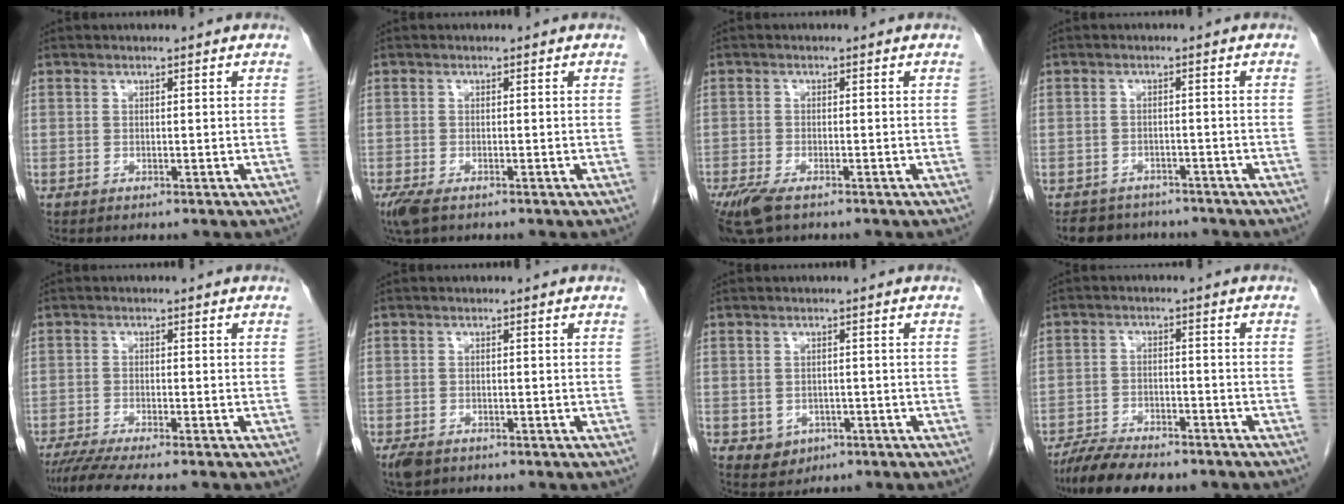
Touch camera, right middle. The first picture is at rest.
{"total": 3.7, "force": [-2.4, 1.4, 2.4], "torque": [-0.057, -0.012, -0.041]}
{"total": 6.6, "force": [-4.6, 2.2, 4.2], "torque": [-0.085, -0.018, -0.081]}
{"total": 5.9, "force": [-5.3, 2.7, 0.4], "torque": [-0.002, 0.003, -0.071]}
{"total": 7.1, "force": [-6.0, -0.3, 3.8], "torque": [-0.058, -0.020, -0.099]}
{"total": 2.9, "force": [-2.0, 1.6, 1.3], "torque": [-0.028, -0.005, -0.029]}
{"total": 3.1, "force": [-1.1, 2.7, 1.1], "torque": [-0.013, 0.003, -0.005]}
{"total": 9.8, "force": [-8.2, 2.6, 4.7], "torque": [-0.076, -0.012, -0.131]}